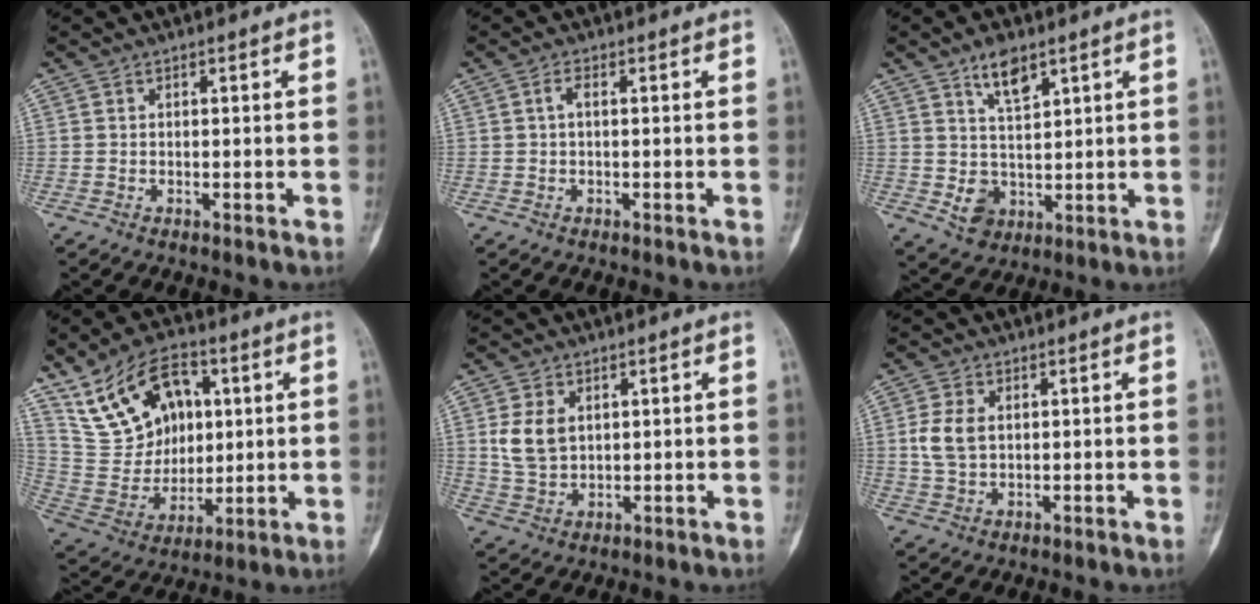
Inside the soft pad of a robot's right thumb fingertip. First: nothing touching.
{"total": 1.4, "force": [0.1, 0.6, 1.3], "torque": [-0.027, 0.003, 0.000]}
{"total": 8.3, "force": [4.0, 5.2, 5.0], "torque": [-0.061, -0.030, 0.081]}
{"total": 17.9, "force": [6.7, 12.3, 11.2], "torque": [-0.162, -0.011, 0.139]}
{"total": 6.9, "force": [1.6, 4.9, 4.6], "torque": [-0.079, -0.005, 0.039]}
{"total": 5.8, "force": [0.8, 3.9, 4.3], "torque": [-0.090, 0.002, 0.019]}